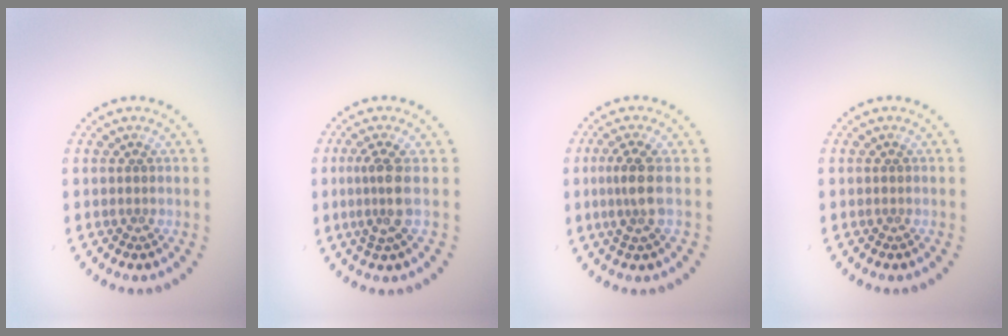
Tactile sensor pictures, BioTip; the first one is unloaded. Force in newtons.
{"total": 2.5, "press": 1.9, "slide": 1.6}
{"total": 2.4, "press": 2.0, "slide": 1.4}
{"total": 0.0}